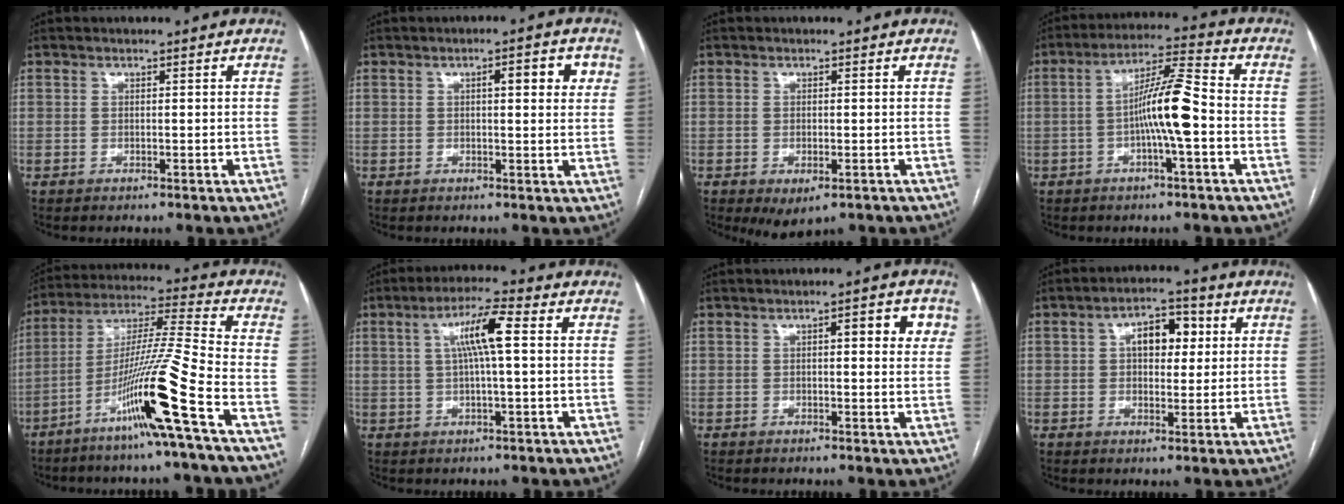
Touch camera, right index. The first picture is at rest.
{"total": 4.8, "force": [1.6, 1.1, 4.4], "torque": [-0.060, 0.010, 0.019]}
{"total": 3.8, "force": [-2.0, 1.6, 2.9], "torque": [-0.041, -0.008, -0.018]}
{"total": 9.1, "force": [-1.7, 0.3, 9.0], "torque": [-0.166, 0.018, -0.033]}
{"total": 15.7, "force": [-7.6, -2.3, 13.5], "torque": [-0.261, -0.020, -0.143]}
{"total": 7.4, "force": [1.5, 0.4, 7.2], "torque": [-0.132, 0.015, 0.026]}
{"total": 4.9, "force": [1.5, 1.3, 4.5], "torque": [-0.057, 0.012, 0.016]}
{"total": 7.0, "force": [1.7, 3.7, 5.7], "torque": [-0.088, 0.023, 0.028]}